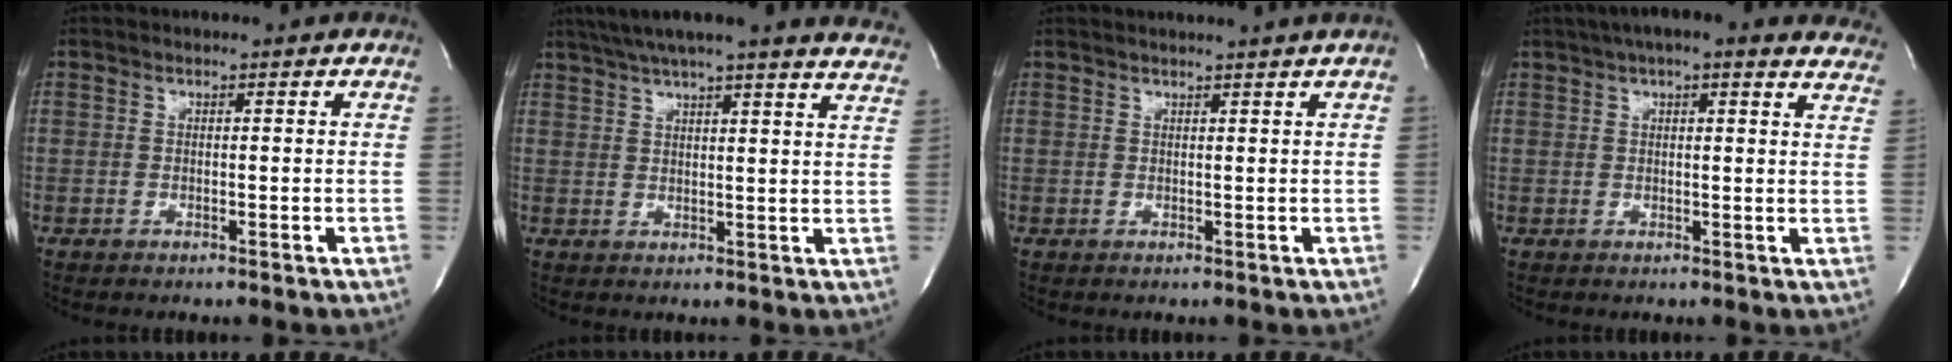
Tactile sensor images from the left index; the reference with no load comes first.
{"total": 23.3, "force": [20.9, 0.8, 10.2], "torque": [-0.163, -0.020, 0.253]}
{"total": 3.8, "force": [3.3, -1.0, 1.7], "torque": [-0.020, 0.010, 0.040]}
{"total": 17.0, "force": [14.1, 3.5, 8.8], "torque": [-0.123, 0.036, 0.164]}